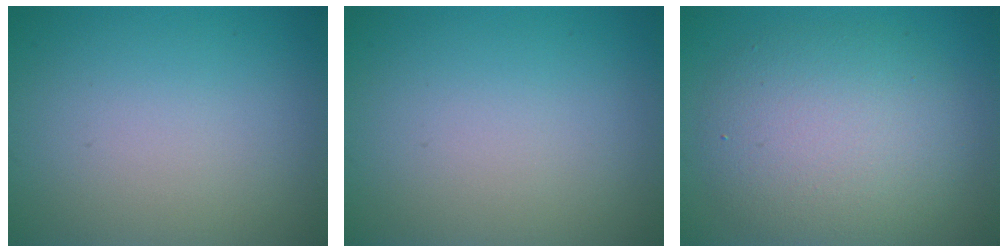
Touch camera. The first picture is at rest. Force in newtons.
{"total": 0.0}
{"total": 6.6, "press": 6.6, "slide": 0.1}